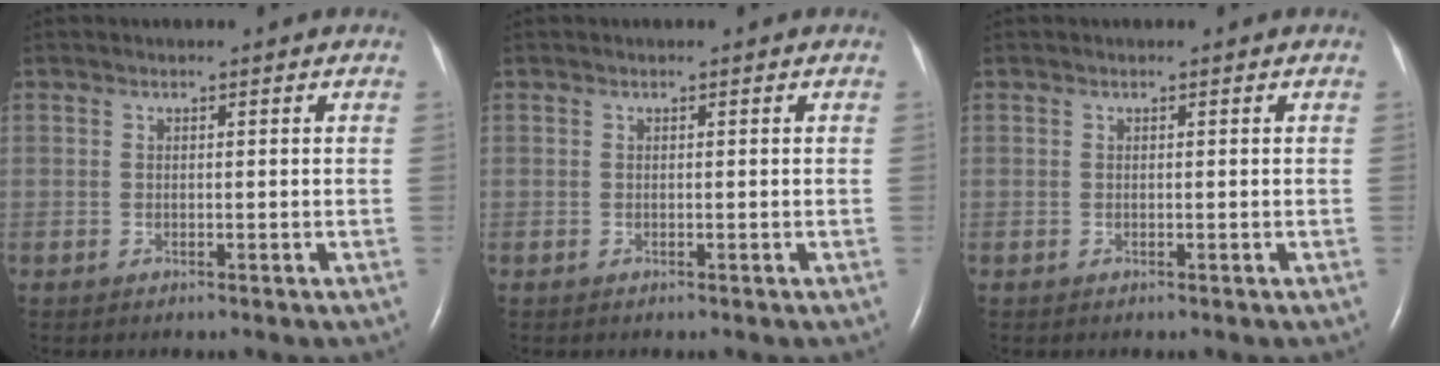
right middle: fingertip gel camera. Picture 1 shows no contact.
{"total": 0.0}
{"total": 0.0}